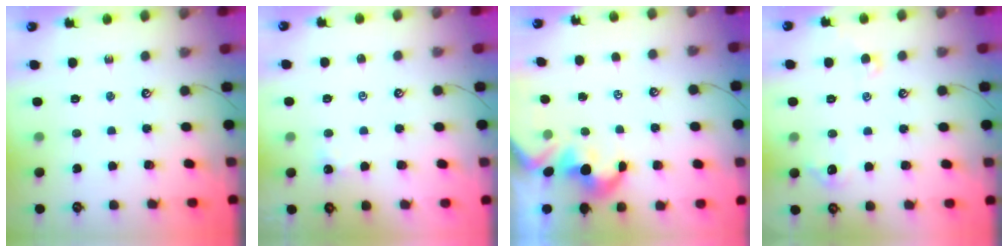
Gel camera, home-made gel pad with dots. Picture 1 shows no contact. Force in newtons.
{"total": 0.6, "press": 0.5, "slide": 0.3}
{"total": 1.7, "press": 1.4, "slide": 1.0}
{"total": 1.9, "press": 1.9, "slide": 0.4}